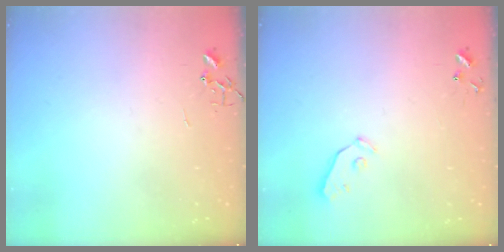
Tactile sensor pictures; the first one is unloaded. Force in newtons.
{"total": 3.9, "press": 3.9, "slide": 0.3}